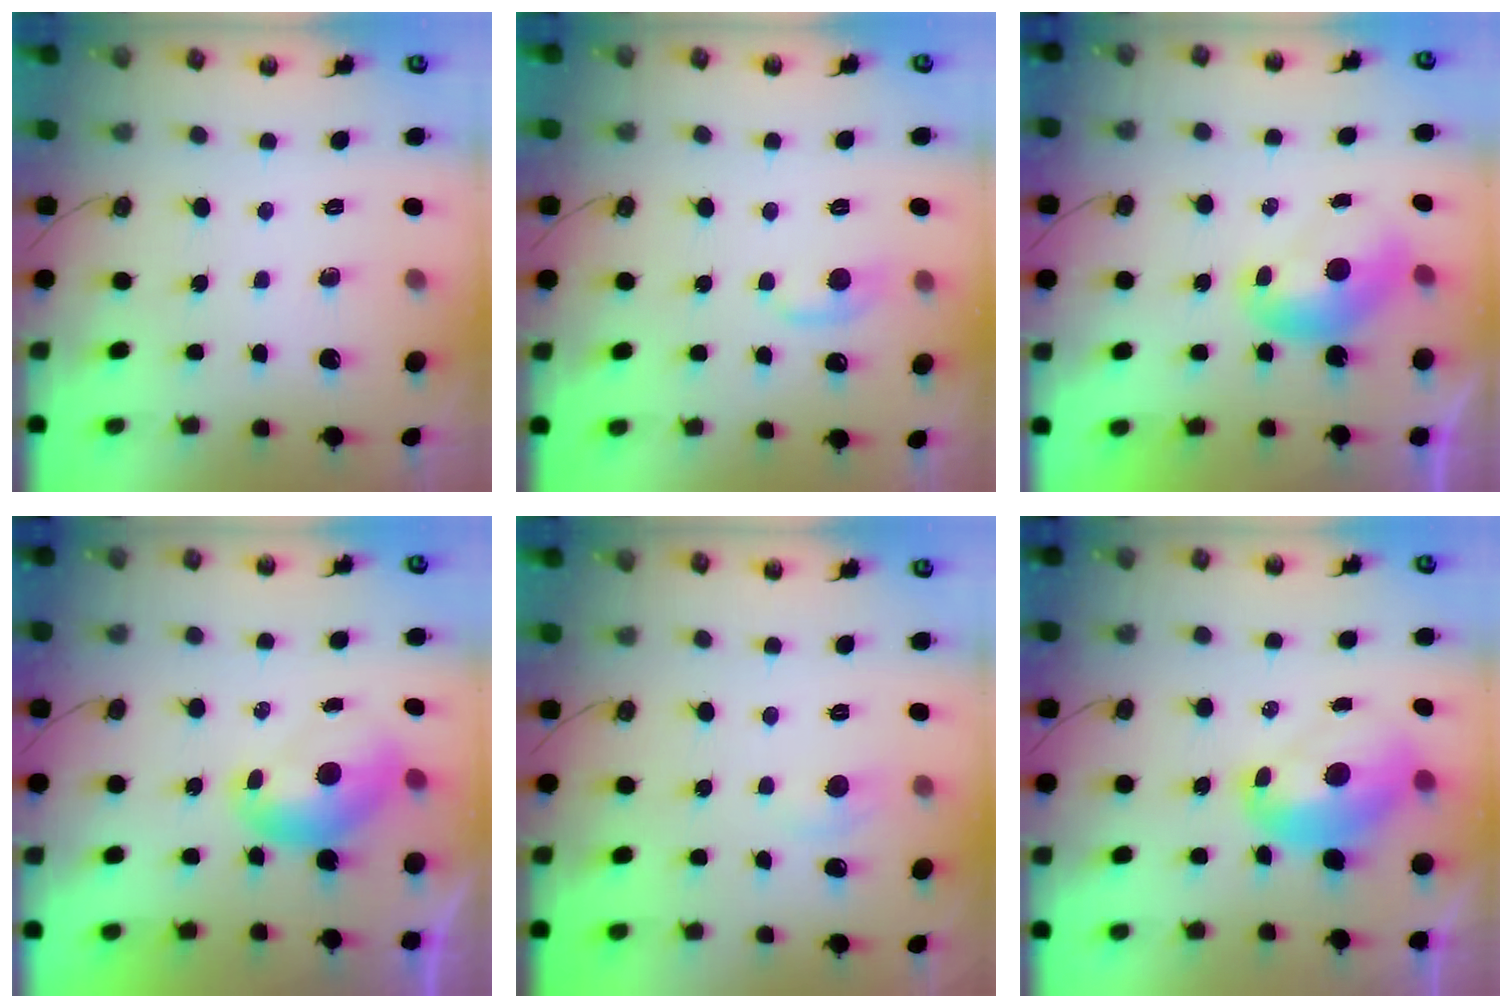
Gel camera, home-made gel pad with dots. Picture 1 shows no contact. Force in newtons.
{"total": 1.0, "press": 0.6, "slide": 0.9}
{"total": 0.0}
{"total": 0.0}
{"total": 1.3, "press": 1.1, "slide": 0.6}
{"total": 2.7, "press": 2.6, "slide": 0.8}